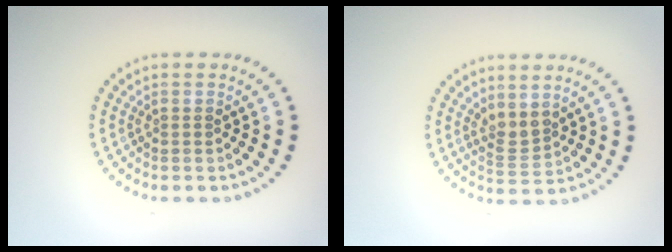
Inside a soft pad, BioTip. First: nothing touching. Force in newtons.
{"total": 2.0, "press": 1.7, "slide": 1.1}